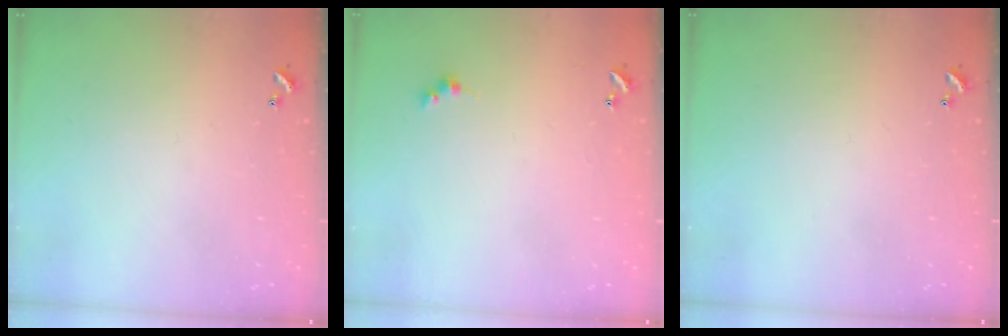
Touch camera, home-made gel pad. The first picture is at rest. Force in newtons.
{"total": 2.6, "press": 2.6, "slide": 0.5}
{"total": 0.0}